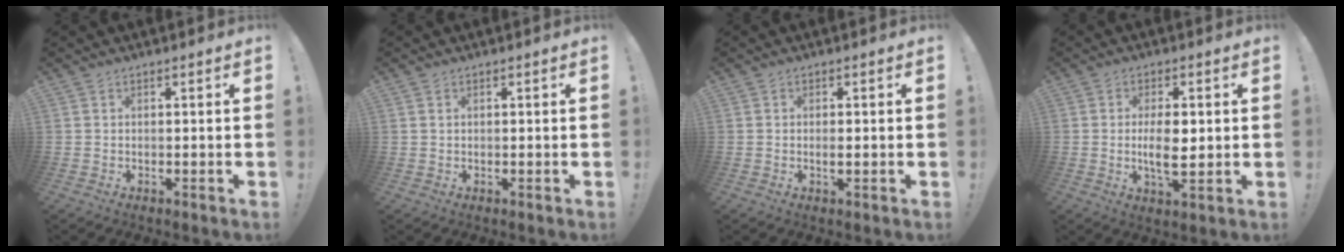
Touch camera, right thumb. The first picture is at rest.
{"total": 0.6, "force": [0.4, 0.4, 0.2], "torque": [-0.006, 0.002, 0.007]}
{"total": 1.6, "force": [-0.2, 0.3, 1.5], "torque": [-0.019, -0.004, -0.004]}
{"total": 8.1, "force": [0.1, 3.1, 7.5], "torque": [-0.129, -0.010, -0.005]}